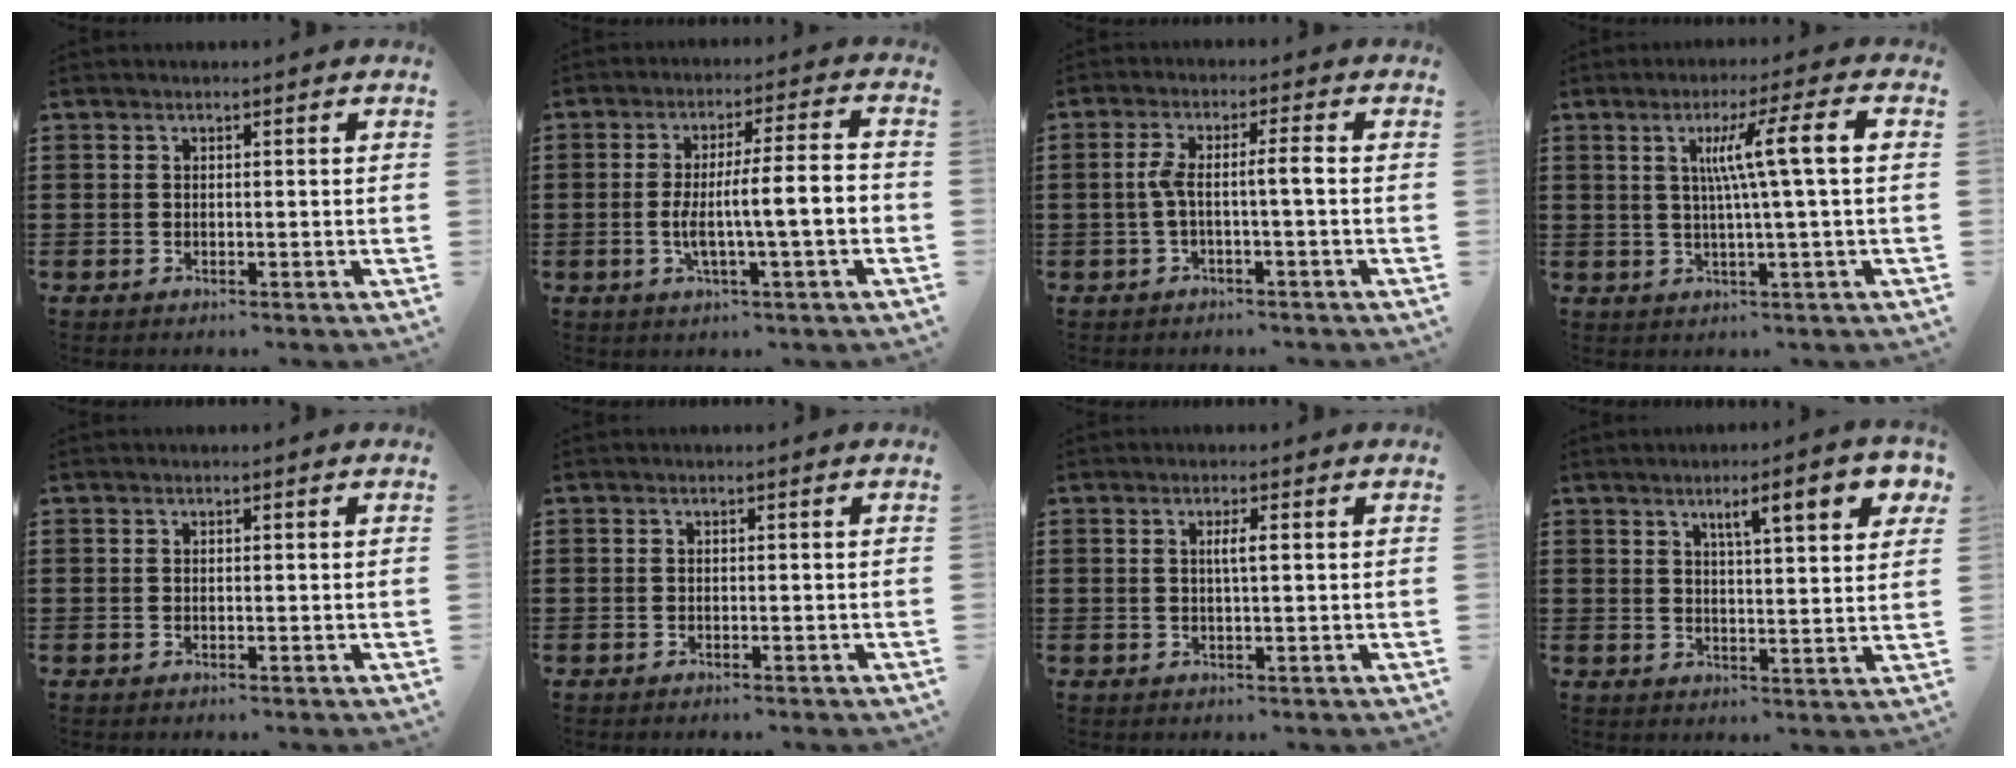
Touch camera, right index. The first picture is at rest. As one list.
[{"total": 9.1, "force": [-1.3, 1.1, 8.9], "torque": [-0.152, -0.004, -0.030]}, {"total": 4.3, "force": [-0.5, 0.3, 4.2], "torque": [-0.087, -0.001, -0.017]}, {"total": 8.5, "force": [1.3, -0.6, 8.3], "torque": [-0.158, 0.003, 0.010]}, {"total": 0.0}, {"total": 0.0}, {"total": 1.9, "force": [0.3, 0.1, 1.8], "torque": [-0.036, 0.000, 0.004]}, {"total": 7.1, "force": [3.9, 1.2, 5.8], "torque": [-0.096, -0.002, 0.058]}]